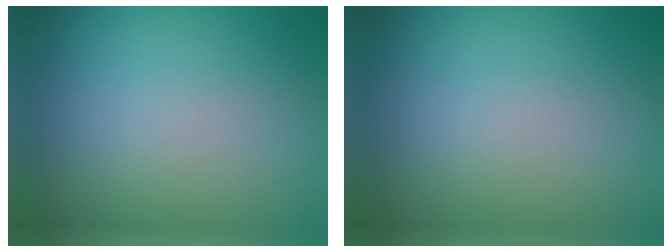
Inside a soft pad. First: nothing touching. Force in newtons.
{"total": 0.0}